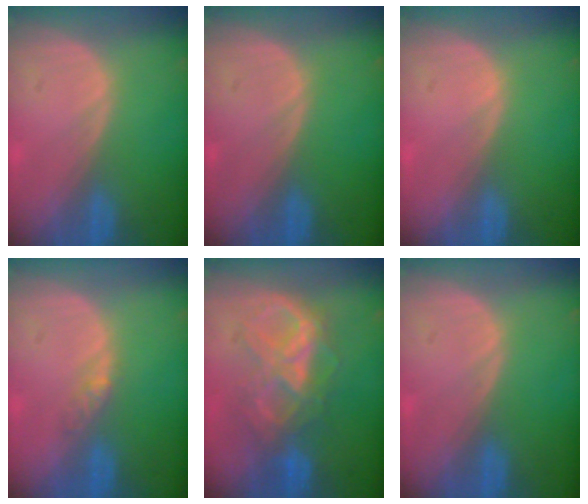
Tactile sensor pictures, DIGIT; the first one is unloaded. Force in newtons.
{"total": 0.0}
{"total": 0.0}
{"total": 2.2, "press": 1.7, "slide": 1.3}
{"total": 7.7, "press": 7.7, "slide": 0.5}
{"total": 0.0}